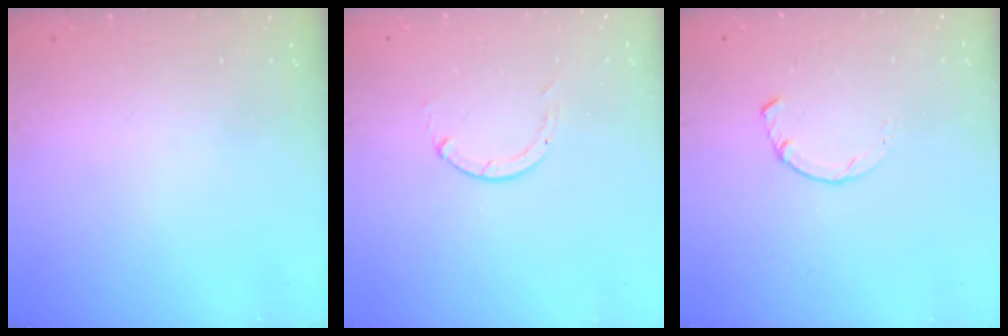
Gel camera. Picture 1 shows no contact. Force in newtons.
{"total": 0.0}
{"total": 2.3, "press": 2.3, "slide": 0.1}